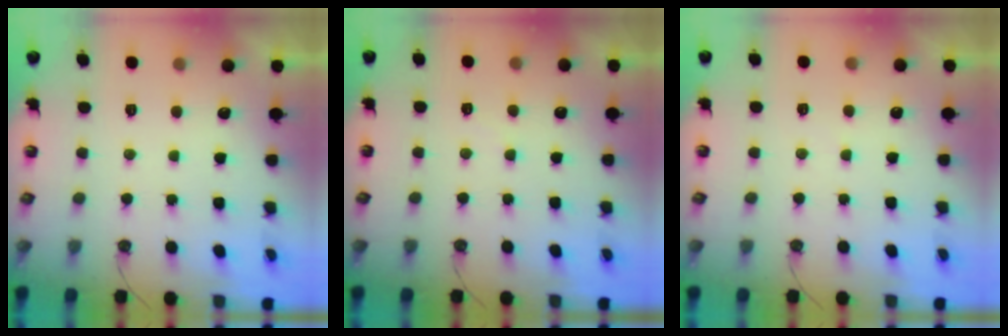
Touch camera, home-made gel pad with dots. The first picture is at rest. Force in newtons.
{"total": 4.7, "press": 4.7, "slide": 0.6}
{"total": 2.9, "press": 2.9, "slide": 0.4}